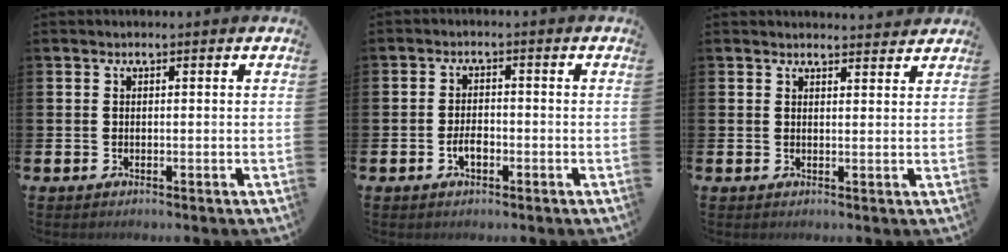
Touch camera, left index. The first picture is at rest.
{"total": 2.4, "force": [-0.9, 1.3, 1.9], "torque": [-0.034, 0.003, -0.018]}
{"total": 2.2, "force": [2.2, 0.2, -0.1], "torque": [0.011, -0.017, 0.037]}